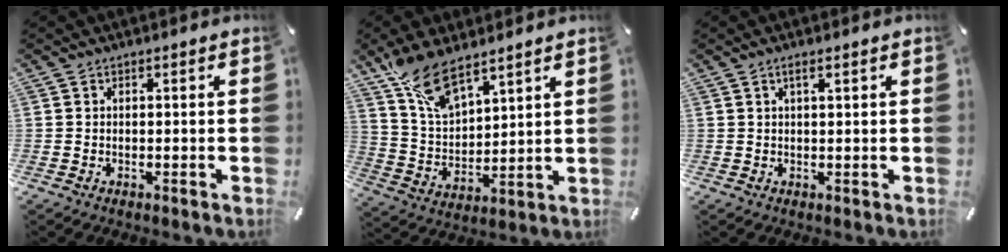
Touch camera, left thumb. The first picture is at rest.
{"total": 12.5, "force": [9.2, 5.3, 6.6], "torque": [-0.151, -0.043, 0.173]}
{"total": 1.7, "force": [0.7, 0.3, 1.4], "torque": [-0.029, 0.000, 0.012]}